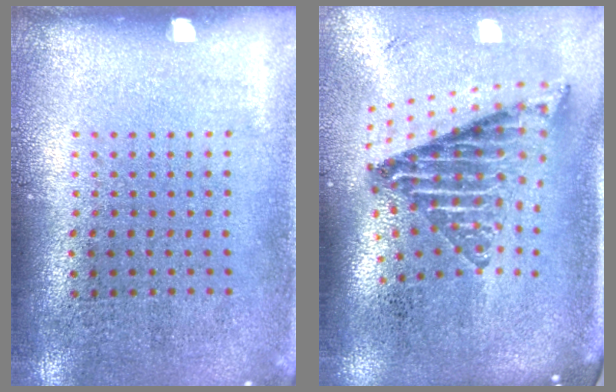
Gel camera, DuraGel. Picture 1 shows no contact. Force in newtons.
{"total": 2.1, "press": 1.5, "slide": 1.6}